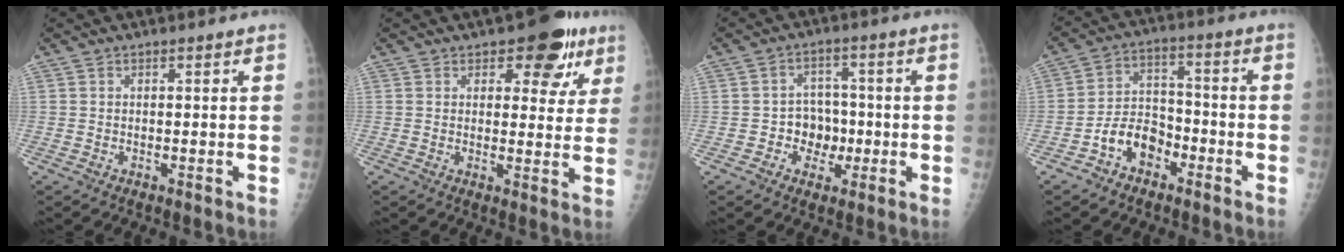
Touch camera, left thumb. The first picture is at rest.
{"total": 9.2, "force": [5.0, 5.1, 5.8], "torque": [-0.023, -0.015, 0.057]}
{"total": 6.3, "force": [-1.5, 5.4, 2.9], "torque": [-0.003, 0.017, -0.029]}
{"total": 8.4, "force": [-4.5, 5.7, 4.3], "torque": [-0.054, 0.042, -0.083]}